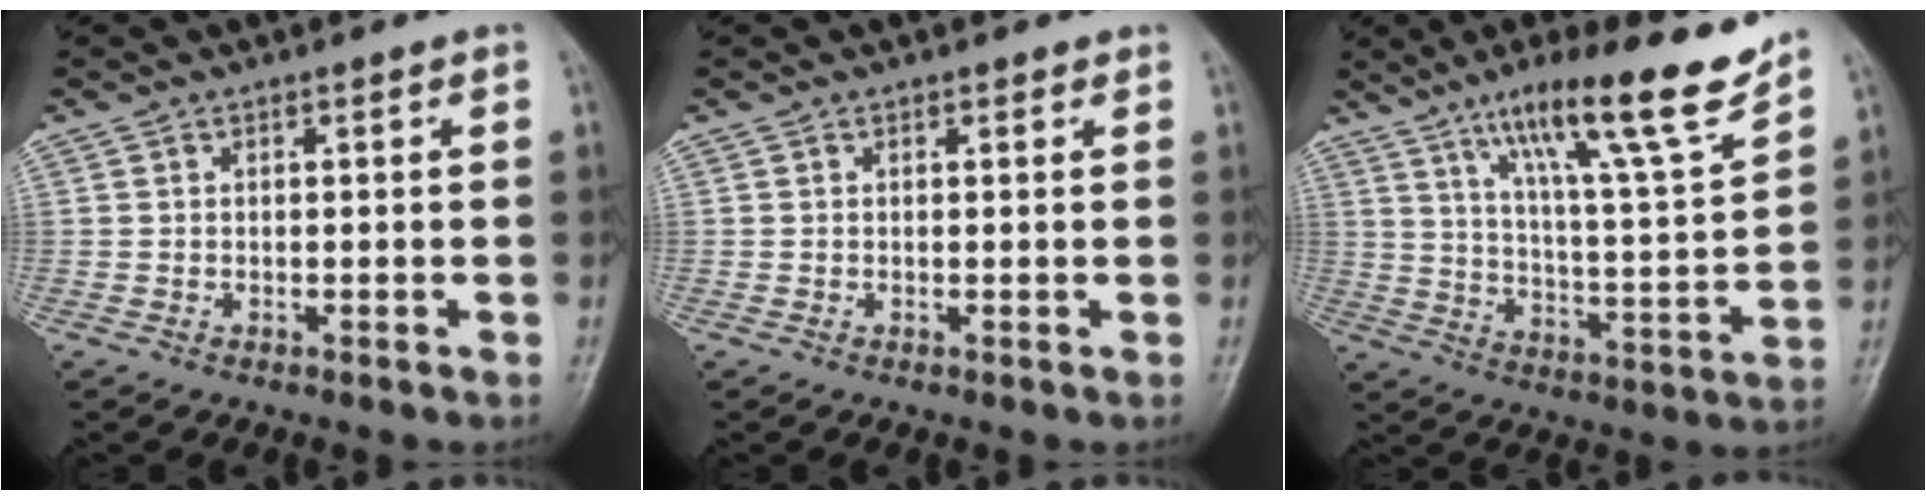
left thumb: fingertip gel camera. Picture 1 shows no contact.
{"total": 0.6, "force": [0.4, 0.4, 0.2], "torque": [-0.002, -0.003, 0.003]}
{"total": 18.4, "force": [13.0, 1.8, 12.9], "torque": [-0.185, -0.071, 0.210]}